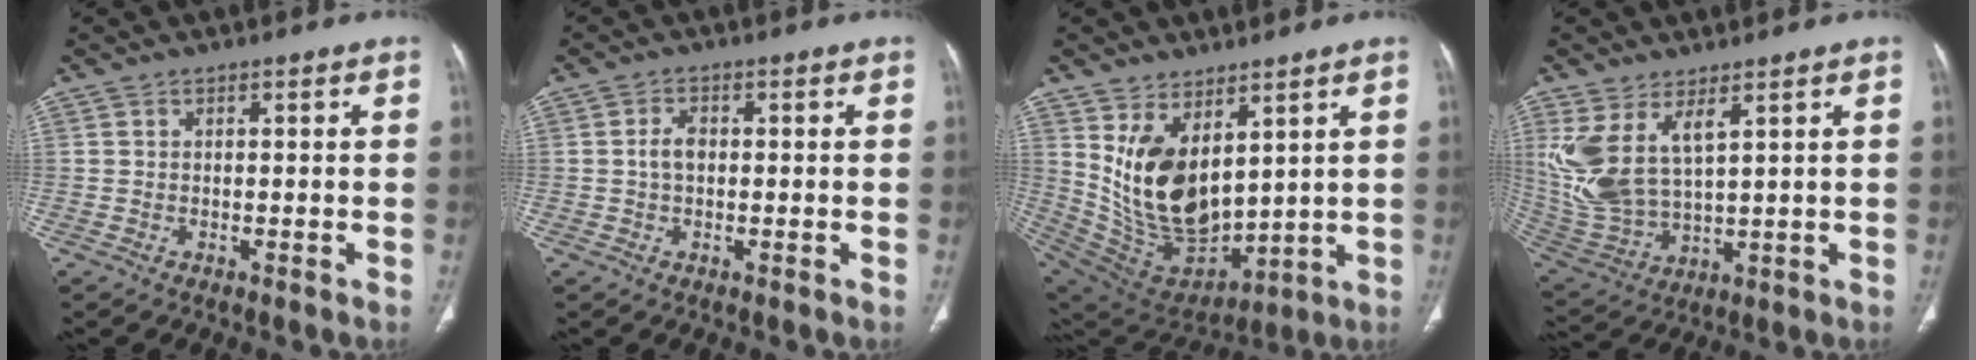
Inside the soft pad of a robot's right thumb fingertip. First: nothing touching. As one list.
[{"total": 2.8, "force": [0.0, 1.8, 2.2], "torque": [-0.043, 0.007, -0.004]}, {"total": 16.3, "force": [5.4, 9.3, 12.2], "torque": [-0.194, -0.039, 0.137]}, {"total": 12.9, "force": [5.4, 6.0, 10.2], "torque": [-0.221, -0.025, 0.129]}]